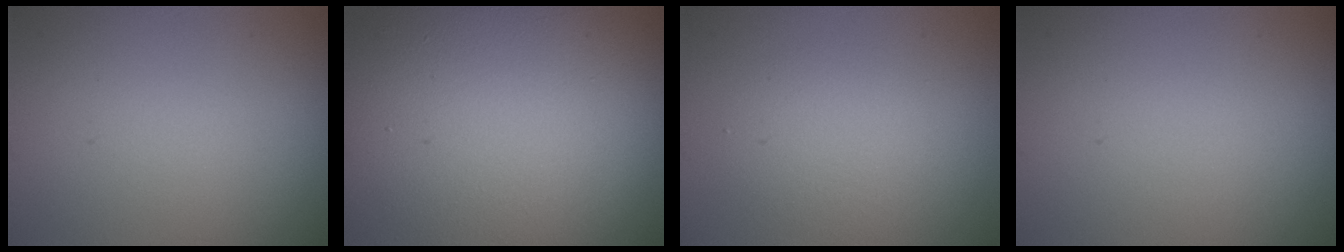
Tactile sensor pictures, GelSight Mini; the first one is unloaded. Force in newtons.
{"total": 17.3, "press": 17.3, "slide": 1.2}
{"total": 2.8, "press": 2.8, "slide": 0.2}
{"total": 0.0}